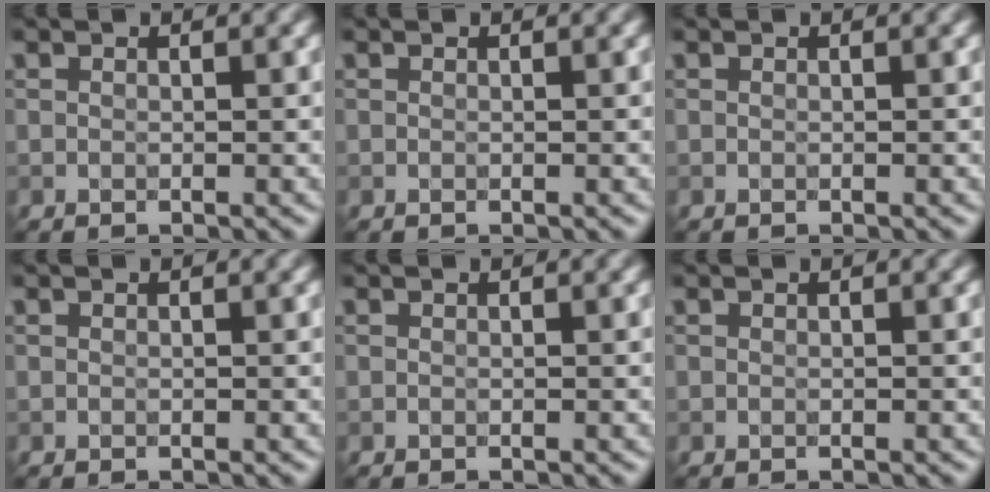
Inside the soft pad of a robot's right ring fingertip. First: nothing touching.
{"total": 0.0}
{"total": 0.0}
{"total": 0.0}
{"total": 0.0}
{"total": 0.0}